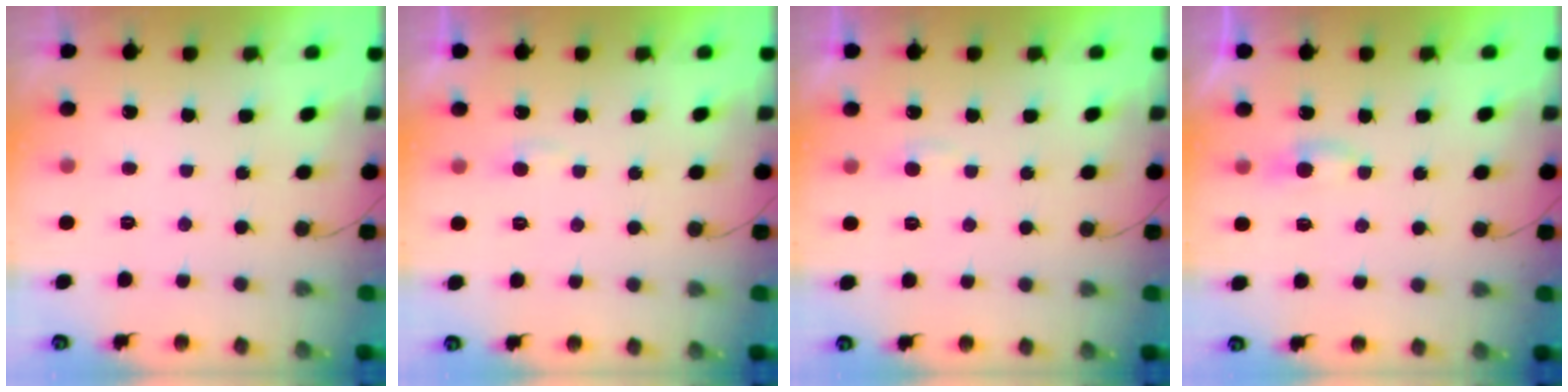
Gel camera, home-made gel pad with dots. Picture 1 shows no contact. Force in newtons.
{"total": 2.2, "press": 2.2, "slide": 0.2}
{"total": 2.2, "press": 2.2, "slide": 0.2}
{"total": 2.7, "press": 2.6, "slide": 0.5}